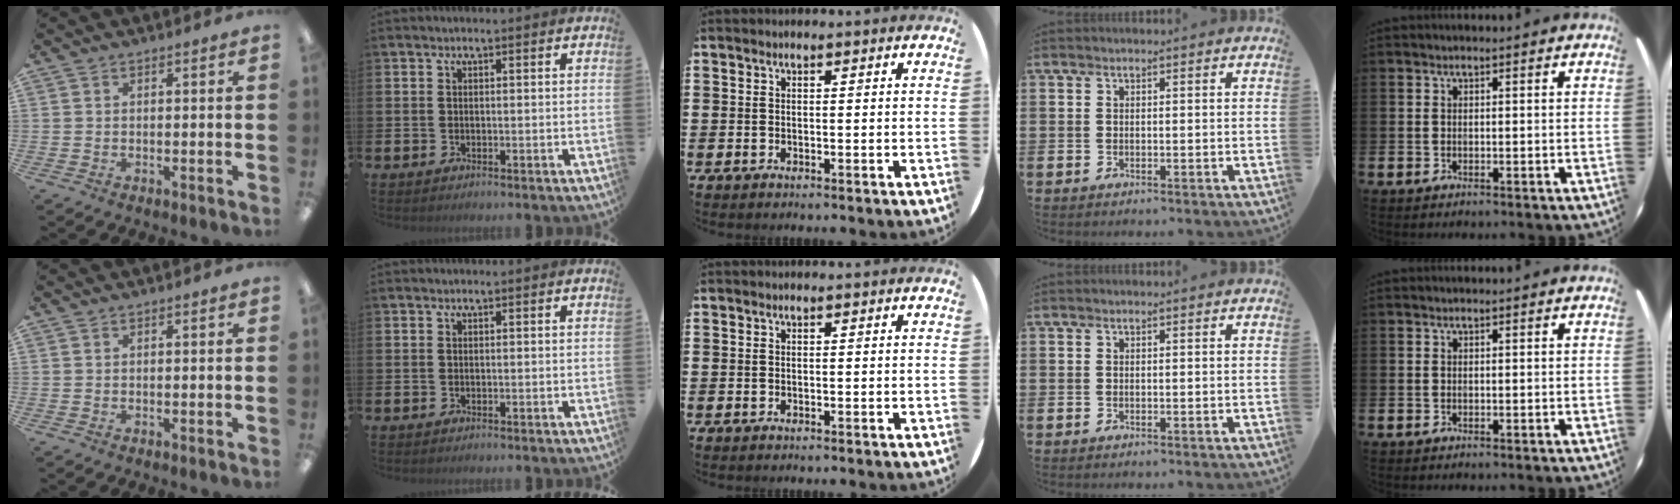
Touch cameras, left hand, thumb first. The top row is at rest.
{}